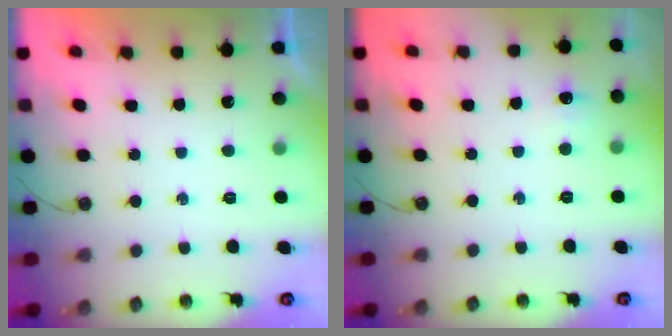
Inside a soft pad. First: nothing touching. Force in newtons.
{"total": 5.4, "press": 5.3, "slide": 0.8}